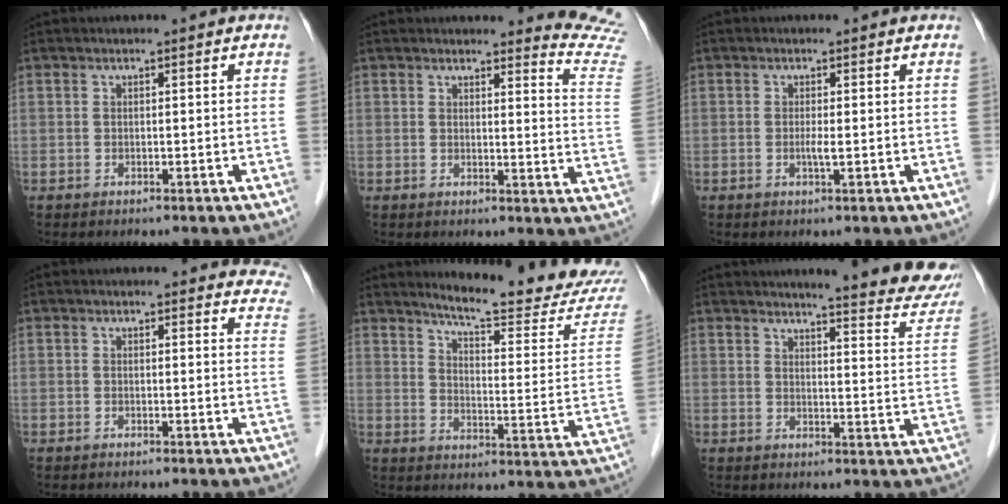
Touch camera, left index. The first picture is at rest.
{"total": 9.1, "force": [9.1, -0.7, -0.1], "torque": [0.014, -0.126, 0.065]}
{"total": 1.2, "force": [-0.5, -0.1, 1.1], "torque": [-0.027, -0.007, -0.009]}
{"total": 8.8, "force": [8.4, 2.5, 1.0], "torque": [0.037, -0.032, 0.045]}
{"total": 18.6, "force": [17.5, 0.0, 6.3], "torque": [-0.091, -0.109, 0.212]}
{"total": 16.7, "force": [14.6, 1.7, 7.9], "torque": [-0.083, -0.063, 0.154]}